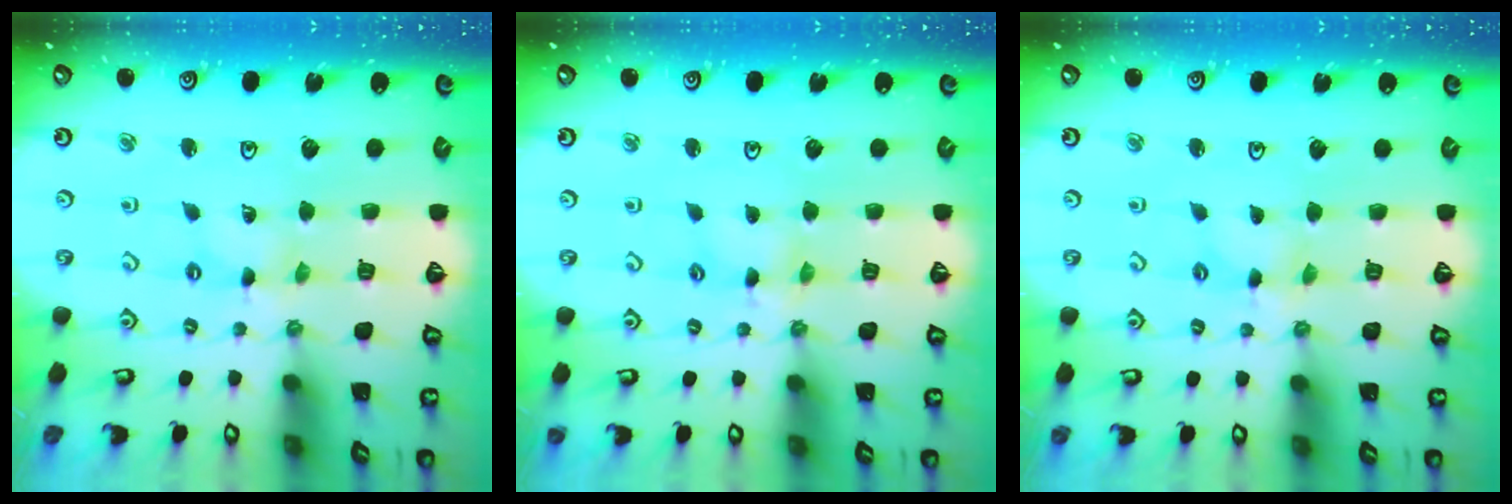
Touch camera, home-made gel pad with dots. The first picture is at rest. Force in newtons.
{"total": 2.9, "press": 2.9, "slide": 0.3}
{"total": 1.9, "press": 1.9, "slide": 0.3}